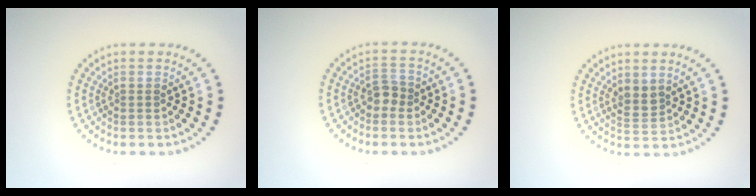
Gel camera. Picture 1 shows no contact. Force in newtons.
{"total": 1.5, "press": 1.4, "slide": 0.5}
{"total": 1.8, "press": 1.5, "slide": 0.9}